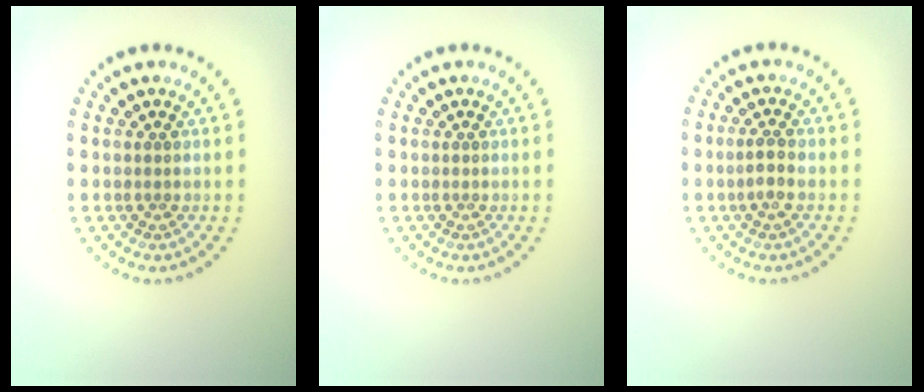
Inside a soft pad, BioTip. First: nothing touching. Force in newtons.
{"total": 0.0}
{"total": 1.5, "press": 1.3, "slide": 0.8}